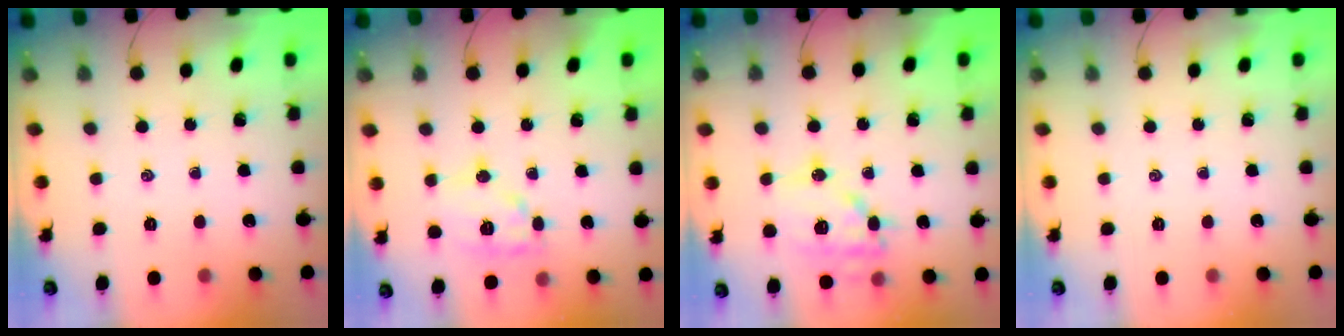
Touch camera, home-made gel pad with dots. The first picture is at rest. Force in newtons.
{"total": 11.2, "press": 11.2, "slide": 0.4}
{"total": 14.0, "press": 13.9, "slide": 1.9}
{"total": 0.0}